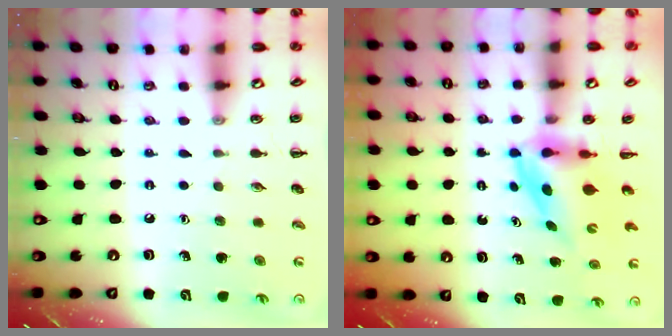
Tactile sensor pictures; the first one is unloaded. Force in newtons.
{"total": 4.0, "press": 3.9, "slide": 0.8}